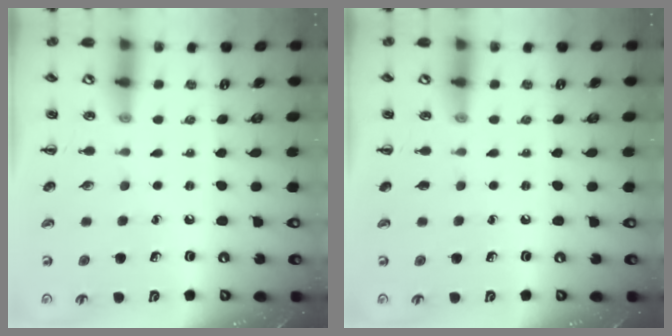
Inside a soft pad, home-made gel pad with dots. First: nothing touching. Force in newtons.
{"total": 0.0}